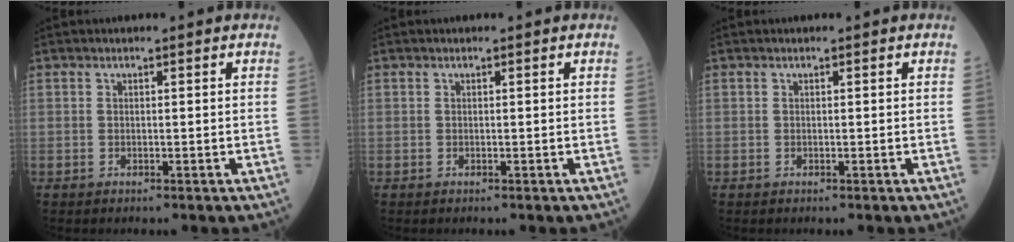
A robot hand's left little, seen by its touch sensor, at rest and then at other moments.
{"total": 0.0}
{"total": 0.0}